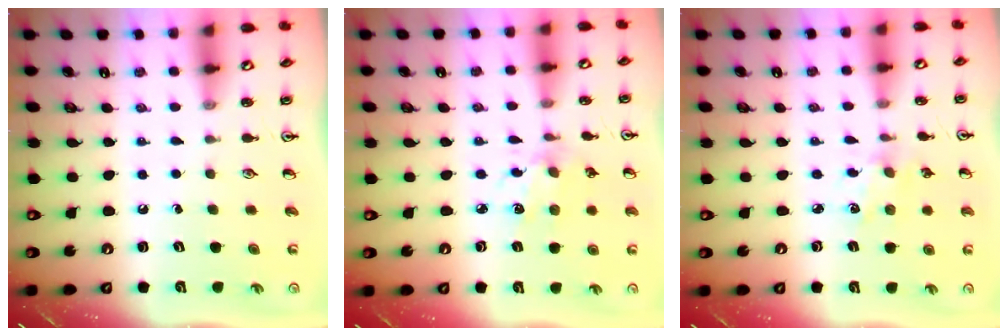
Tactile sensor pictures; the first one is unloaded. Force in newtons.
{"total": 4.2, "press": 4.0, "slide": 1.4}
{"total": 2.9, "press": 2.8, "slide": 0.4}